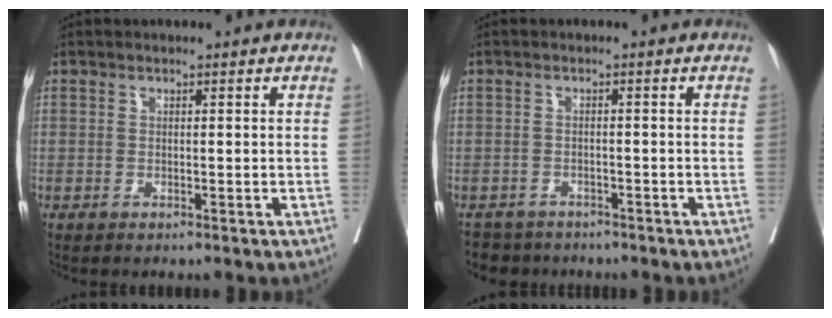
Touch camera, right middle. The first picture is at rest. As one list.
[{"total": 4.2, "force": [-3.6, 2.0, -0.3], "torque": [0.005, -0.001, -0.058]}]